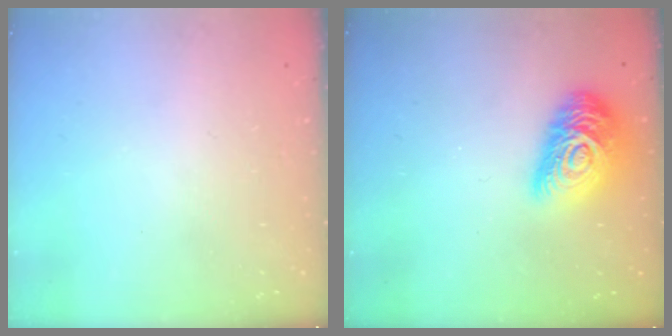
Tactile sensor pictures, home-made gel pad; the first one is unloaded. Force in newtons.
{"total": 15.9, "press": 15.8, "slide": 0.8}